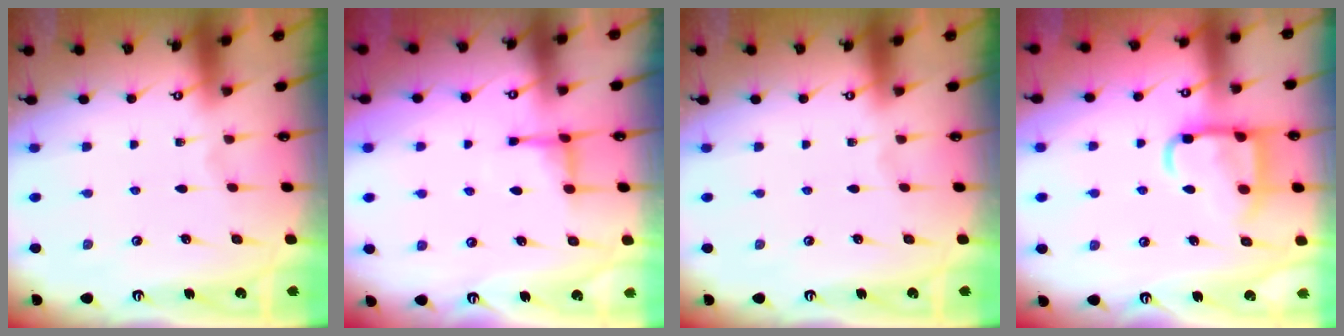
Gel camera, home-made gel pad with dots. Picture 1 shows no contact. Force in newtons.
{"total": 4.4, "press": 4.3, "slide": 0.9}
{"total": 0.0}
{"total": 13.4, "press": 13.3, "slide": 1.5}